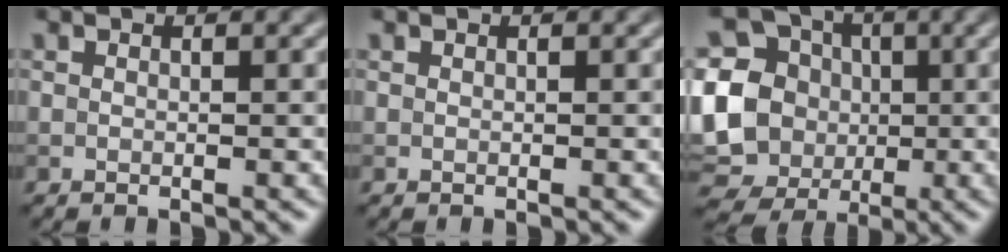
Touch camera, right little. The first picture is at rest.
{"total": 0.0}
{"total": 18.5, "force": [-0.3, 17.2, 6.9], "torque": [-0.189, 0.009, -0.034]}